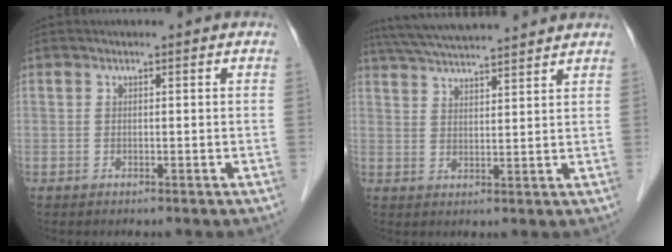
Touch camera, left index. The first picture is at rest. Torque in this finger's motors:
{"motor_torque": [0.11, -0.44, 0.58, 0.15]}